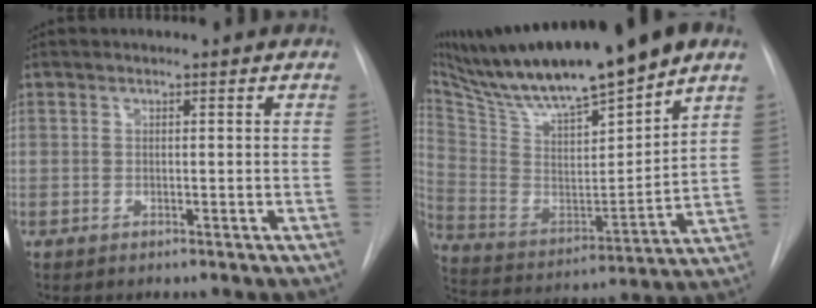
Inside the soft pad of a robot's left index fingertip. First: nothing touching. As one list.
[{"total": 24.1, "force": [19.0, 2.6, 14.5], "torque": [-0.260, -0.002, 0.324]}]